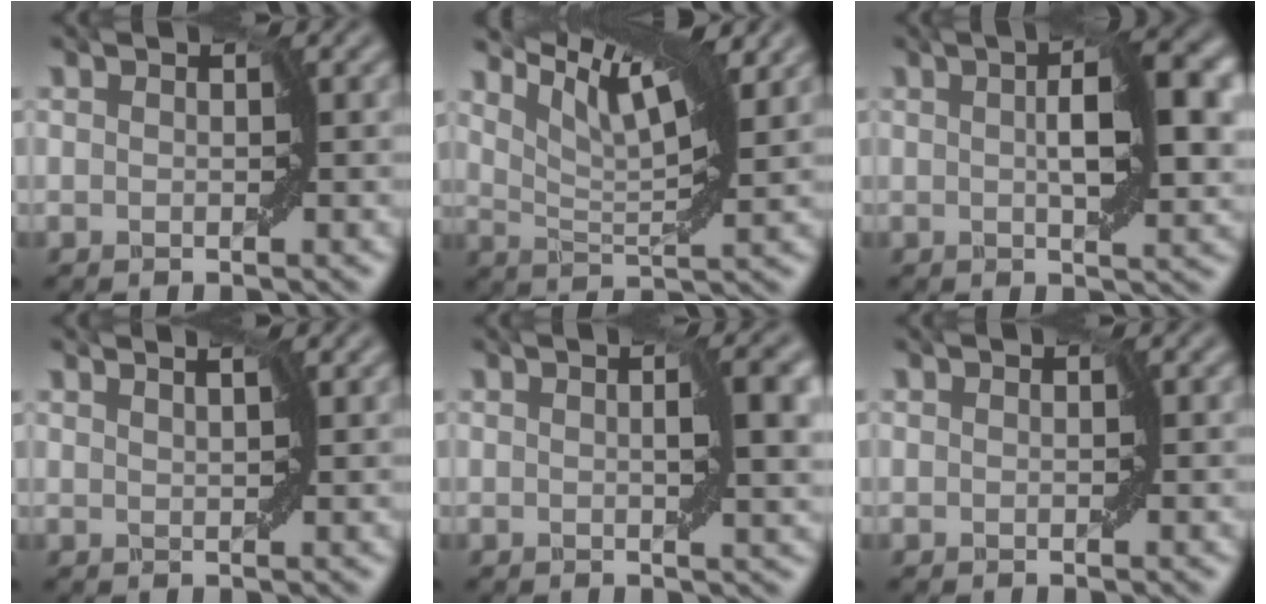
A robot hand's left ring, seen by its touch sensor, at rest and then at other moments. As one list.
[{"total": 6.7, "force": [5.2, 0.9, 4.2], "torque": [-0.067, 0.013, 0.072]}, {"total": 7.3, "force": [0.8, 2.3, 6.8], "torque": [-0.107, 0.007, 0.009]}, {"total": 1.5, "force": [1.3, -0.2, 0.6], "torque": [-0.003, 0.001, 0.009]}, {"total": 4.1, "force": [0.4, 1.2, 3.9], "torque": [-0.064, -0.003, 0.003]}, {"total": 0.0}]